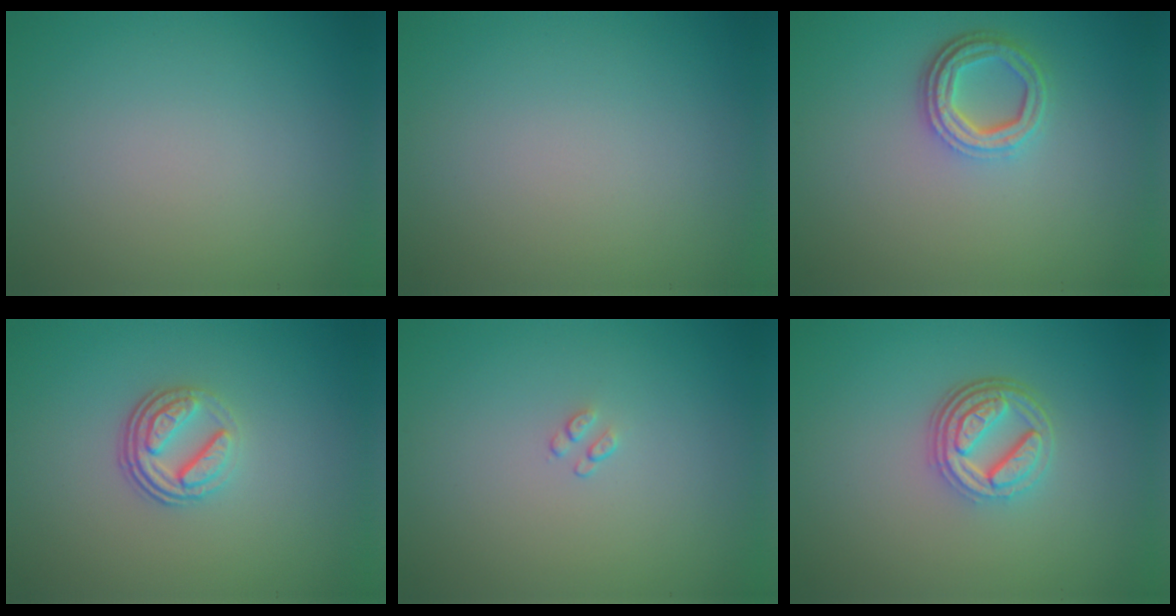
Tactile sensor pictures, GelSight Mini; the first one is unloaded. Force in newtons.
{"total": 0.0}
{"total": 3.9, "press": 3.0, "slide": 2.5}
{"total": 3.6, "press": 2.5, "slide": 2.5}
{"total": 0.6, "press": 0.4, "slide": 0.5}
{"total": 4.5, "press": 3.4, "slide": 2.9}